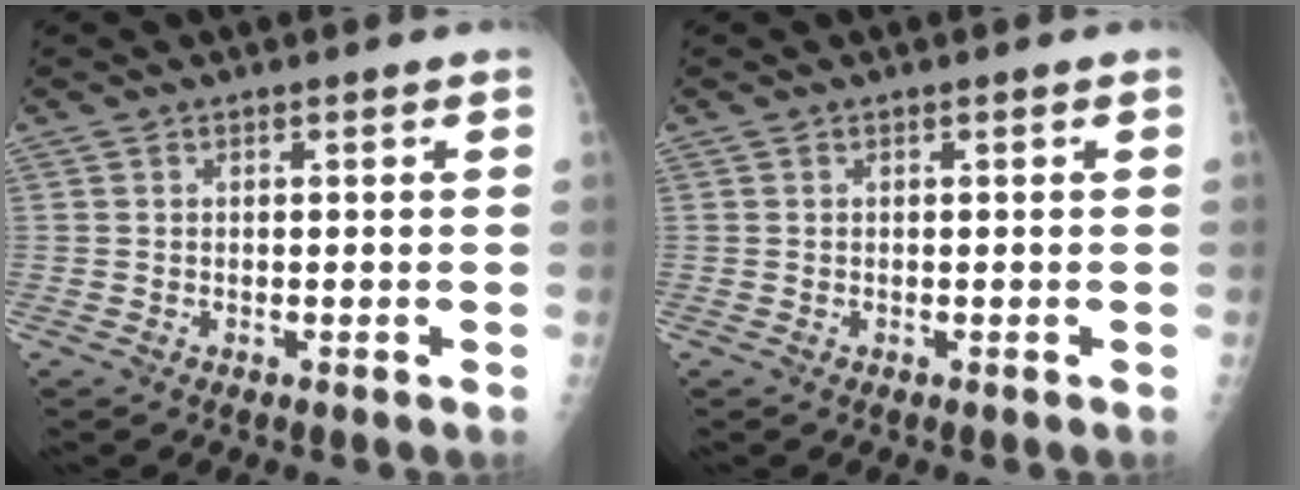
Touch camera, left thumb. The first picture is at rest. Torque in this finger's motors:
{"motor_torque": [0.00, 0.00, 0.00, 0.00, 0.00]}